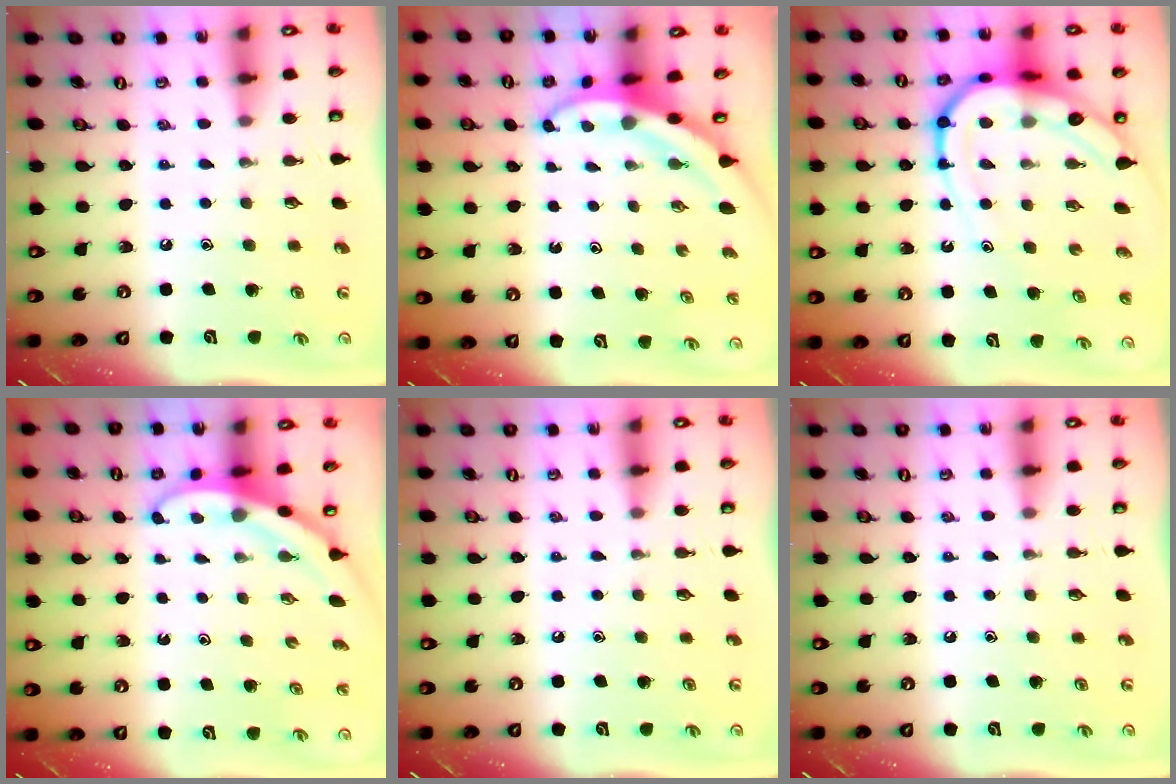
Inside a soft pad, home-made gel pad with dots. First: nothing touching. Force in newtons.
{"total": 3.7, "press": 3.7, "slide": 0.5}
{"total": 14.4, "press": 14.4, "slide": 1.0}
{"total": 3.2, "press": 3.2, "slide": 0.1}
{"total": 0.0}
{"total": 0.0}